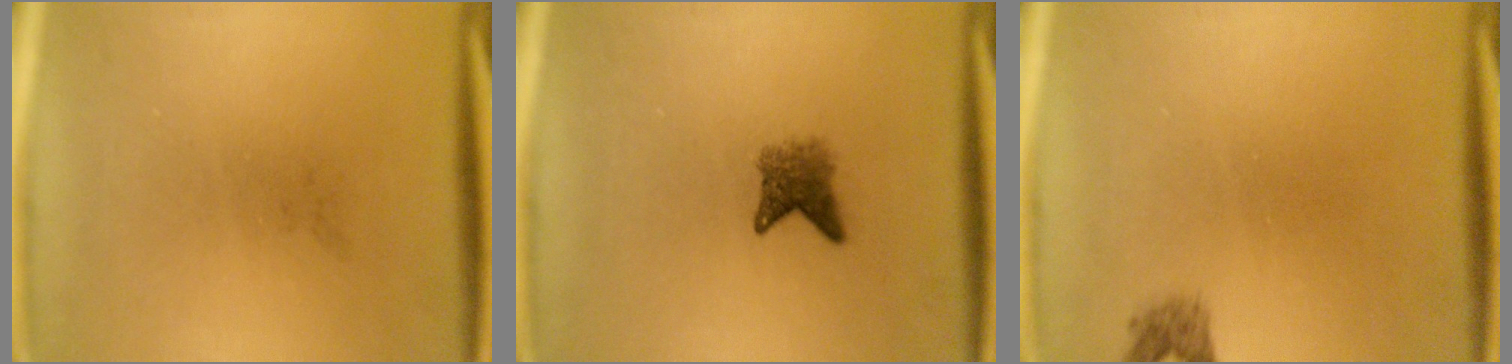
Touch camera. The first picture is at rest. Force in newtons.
{"total": 2.8}
{"total": 1.4}